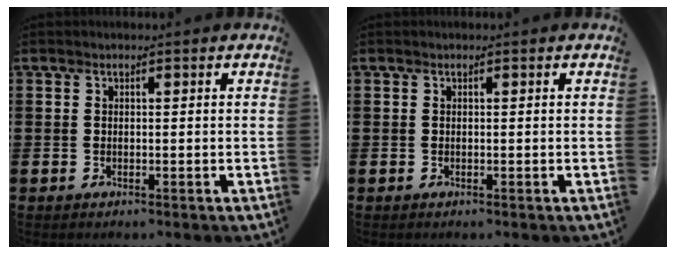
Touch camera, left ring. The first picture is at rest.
{"total": 0.0}